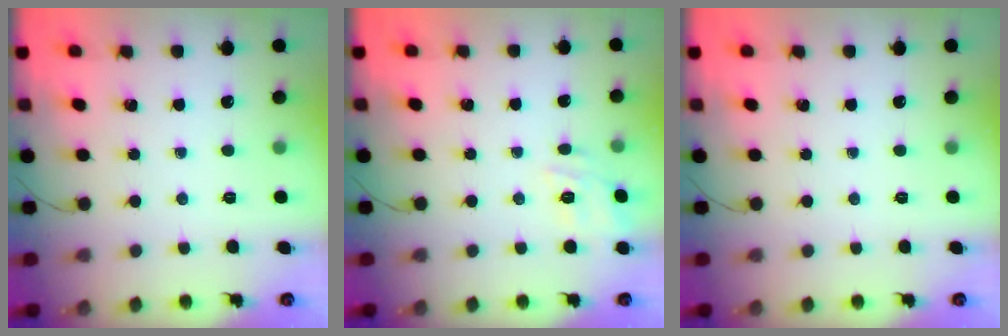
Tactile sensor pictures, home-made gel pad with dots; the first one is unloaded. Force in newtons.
{"total": 12.3, "press": 12.2, "slide": 1.1}
{"total": 0.0}